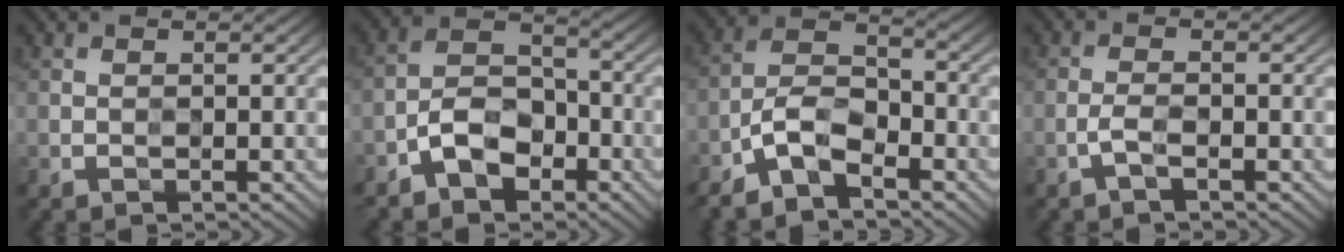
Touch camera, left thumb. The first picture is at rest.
{"total": 6.5, "force": [-3.8, 3.7, 3.7], "torque": [-0.063, 0.008, -0.086]}
{"total": 7.7, "force": [-5.1, 3.0, 4.9], "torque": [-0.094, 0.003, -0.112]}
{"total": 2.0, "force": [-1.2, 0.5, 1.5], "torque": [-0.034, 0.004, -0.028]}